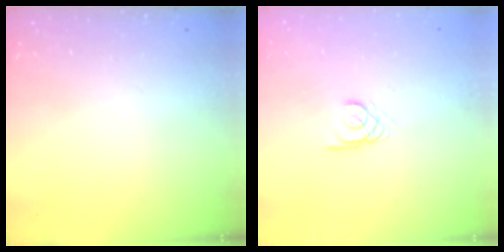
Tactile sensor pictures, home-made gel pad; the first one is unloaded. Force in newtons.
{"total": 2.0, "press": 2.0, "slide": 0.2}